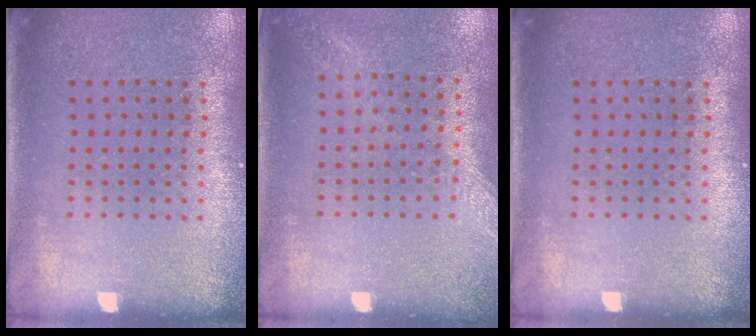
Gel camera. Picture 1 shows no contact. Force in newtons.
{"total": 1.4, "press": 1.3, "slide": 0.4}
{"total": 0.0}